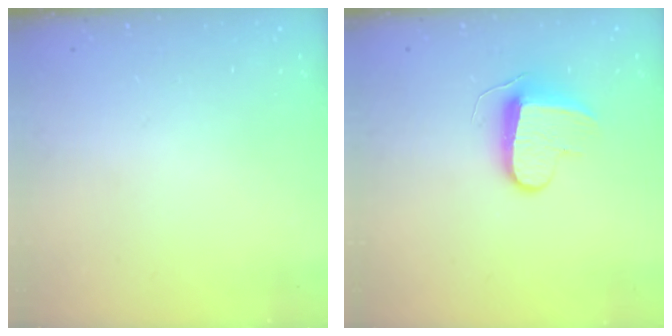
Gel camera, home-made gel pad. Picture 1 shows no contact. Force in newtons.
{"total": 9.0, "press": 9.0, "slide": 0.5}